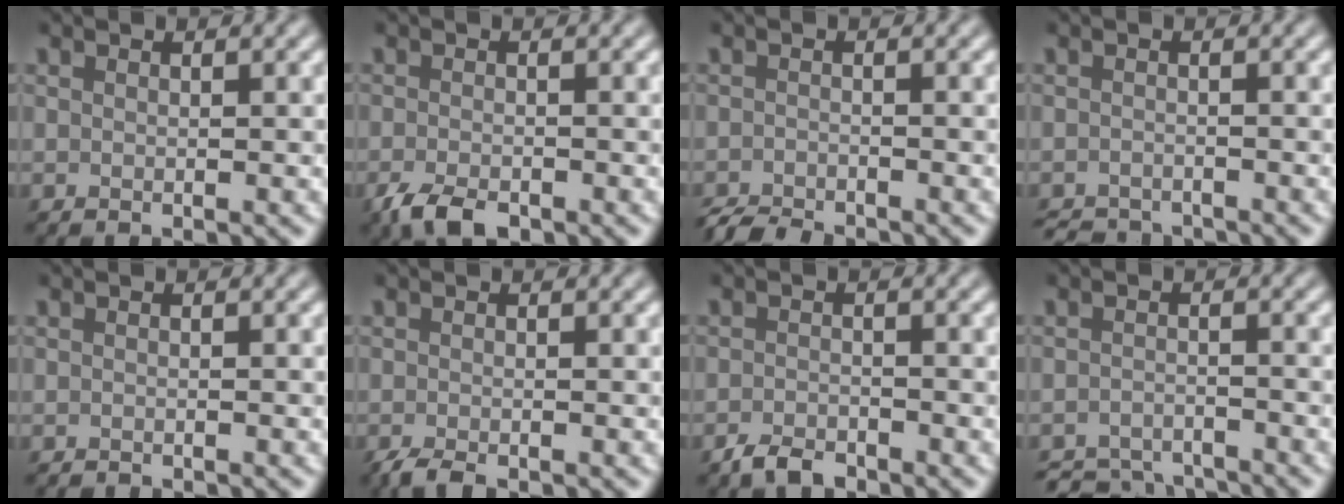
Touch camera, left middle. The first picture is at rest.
{"total": 3.1, "force": [-2.0, 1.3, 1.9], "torque": [-0.037, -0.005, -0.041]}
{"total": 2.9, "force": [-2.8, 0.3, 0.6], "torque": [-0.008, -0.008, -0.056]}
{"total": 3.2, "force": [-3.1, 0.5, 0.5], "torque": [-0.006, -0.009, -0.053]}
{"total": 0.7, "force": [-0.7, 0.1, 0.1], "torque": [0.002, -0.004, -0.012]}
{"total": 1.8, "force": [-1.5, 0.3, 0.9], "torque": [-0.016, -0.005, -0.029]}
{"total": 1.9, "force": [-1.6, 0.7, 0.8], "torque": [-0.014, 0.002, -0.034]}
{"total": 4.7, "force": [-4.6, 0.9, 0.8], "torque": [-0.012, -0.011, -0.077]}